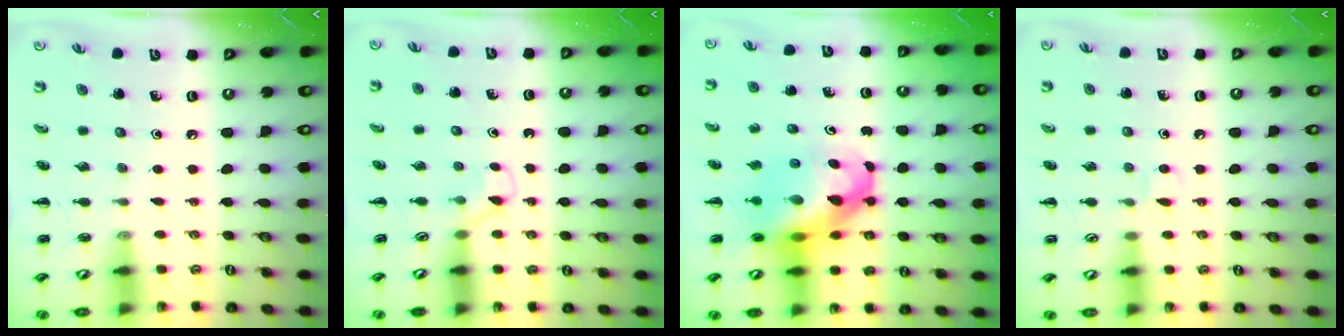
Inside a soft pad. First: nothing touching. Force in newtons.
{"total": 2.9, "press": 2.7, "slide": 1.0}
{"total": 13.1, "press": 12.6, "slide": 3.4}
{"total": 2.8, "press": 2.7, "slide": 1.0}